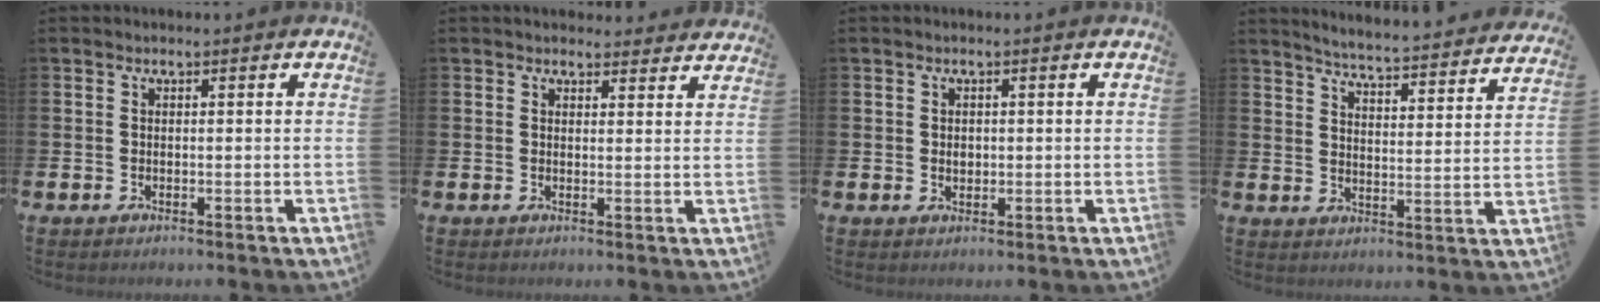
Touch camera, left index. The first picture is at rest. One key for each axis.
{"total": 2.6, "fx": 2.5, "fy": 0.7, "fz": -0.1, "tx": 0.017, "ty": -0.017, "tz": 0.043}
{"total": 1.2, "fx": 0.2, "fy": 1.0, "fz": 0.7, "tx": -0.002, "ty": 0.003, "tz": -0.001}
{"total": 5.2, "fx": 5.1, "fy": -0.2, "fz": 0.9, "tx": -0.034, "ty": -0.048, "tz": 0.084}